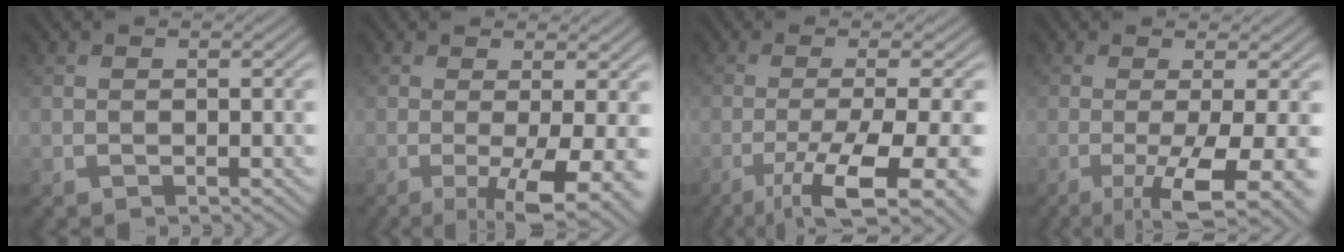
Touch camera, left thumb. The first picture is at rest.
{"total": 6.7, "force": [-1.5, 1.4, 6.4], "torque": [-0.100, -0.004, -0.021]}
{"total": 12.2, "force": [-5.6, 2.8, 10.5], "torque": [-0.156, -0.012, -0.080]}
{"total": 9.2, "force": [-2.8, 2.0, 8.5], "torque": [-0.117, -0.004, -0.038]}